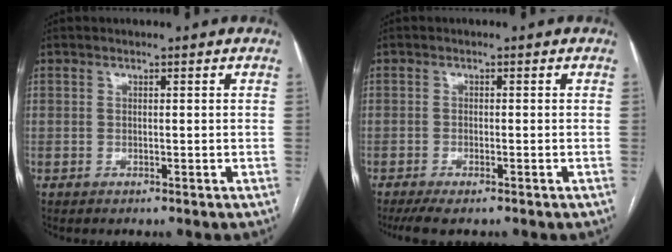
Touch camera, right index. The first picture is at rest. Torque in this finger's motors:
{"motor_torque": [0.43, -0.11, 0.11, 0.01]}